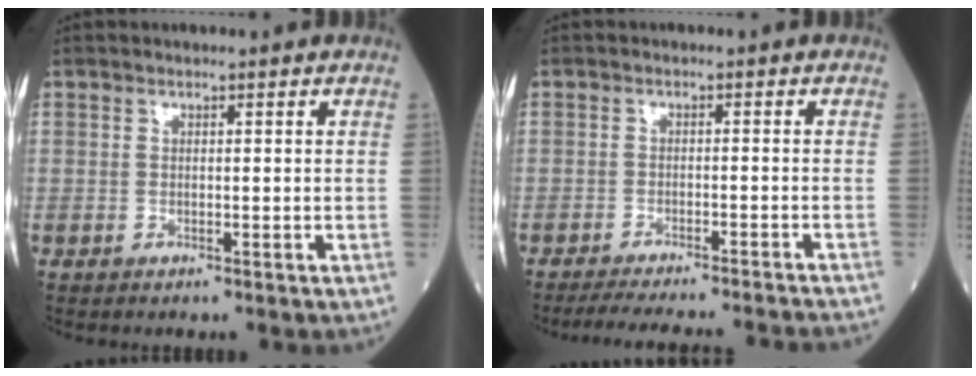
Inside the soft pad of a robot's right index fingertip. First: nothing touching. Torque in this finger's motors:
{"motor_torque": [-0.42, -0.48, 0.18, 0.05]}